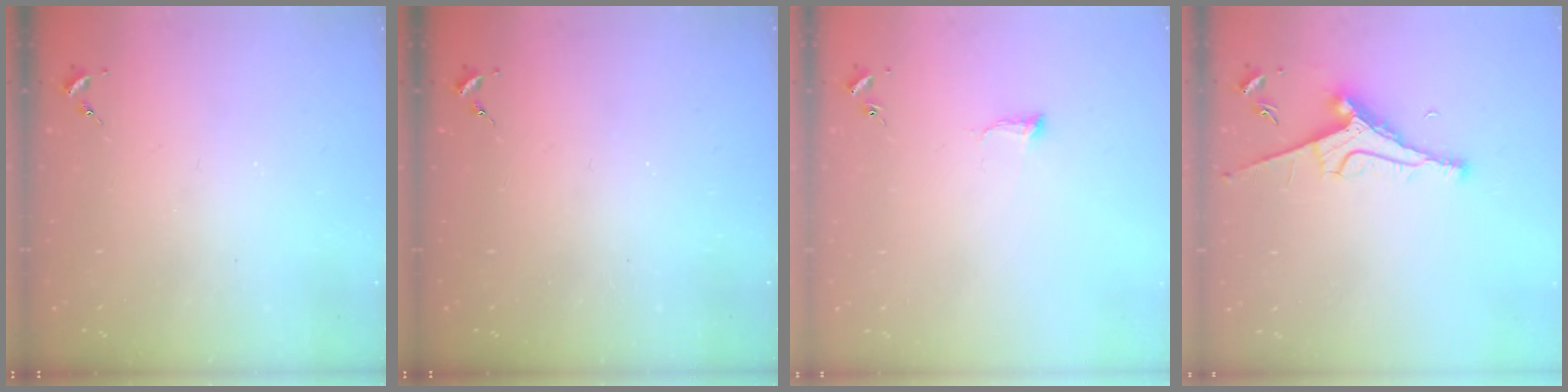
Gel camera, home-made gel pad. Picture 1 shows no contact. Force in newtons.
{"total": 0.0}
{"total": 5.6, "press": 5.6, "slide": 0.5}
{"total": 9.5, "press": 9.4, "slide": 1.2}